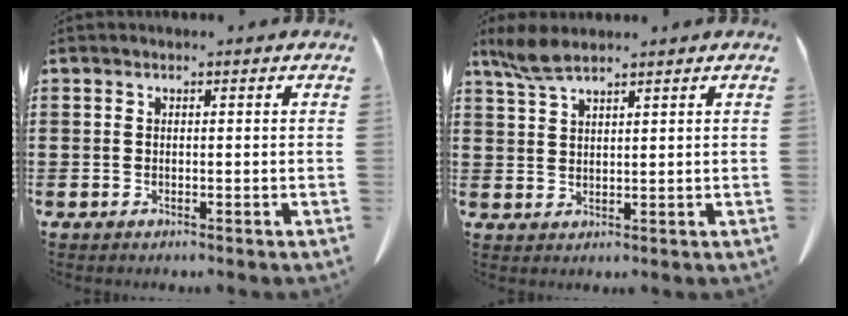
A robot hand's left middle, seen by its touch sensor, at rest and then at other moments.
{"total": 3.9, "force": [2.9, 0.7, 2.5], "torque": [-0.064, -0.002, 0.053]}